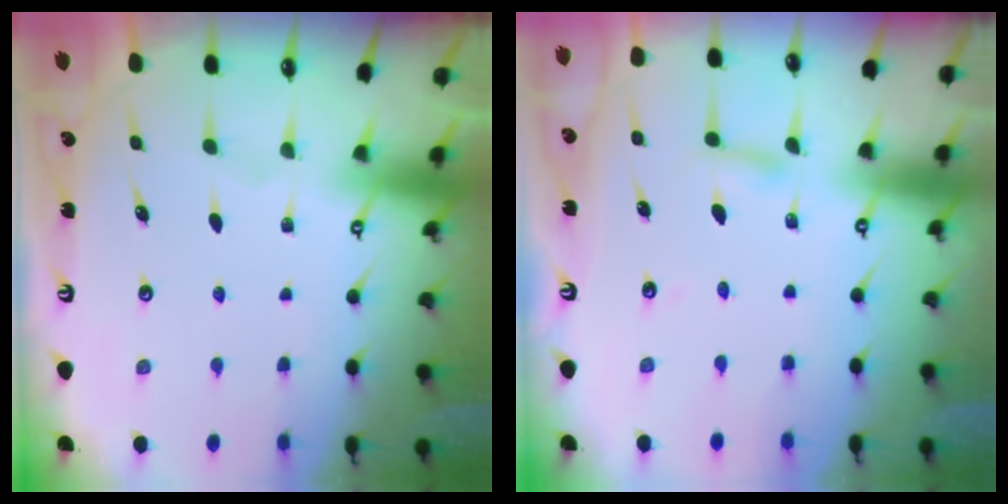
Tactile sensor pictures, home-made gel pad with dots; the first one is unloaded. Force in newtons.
{"total": 2.7, "press": 2.7, "slide": 0.3}